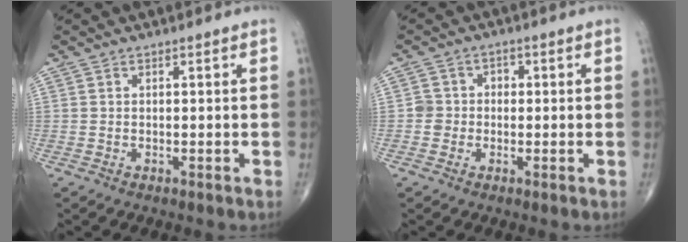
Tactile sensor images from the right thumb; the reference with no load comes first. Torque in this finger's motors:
{"motor_torque": [-0.02, -0.17, 0.16, 0.05, 0.00]}